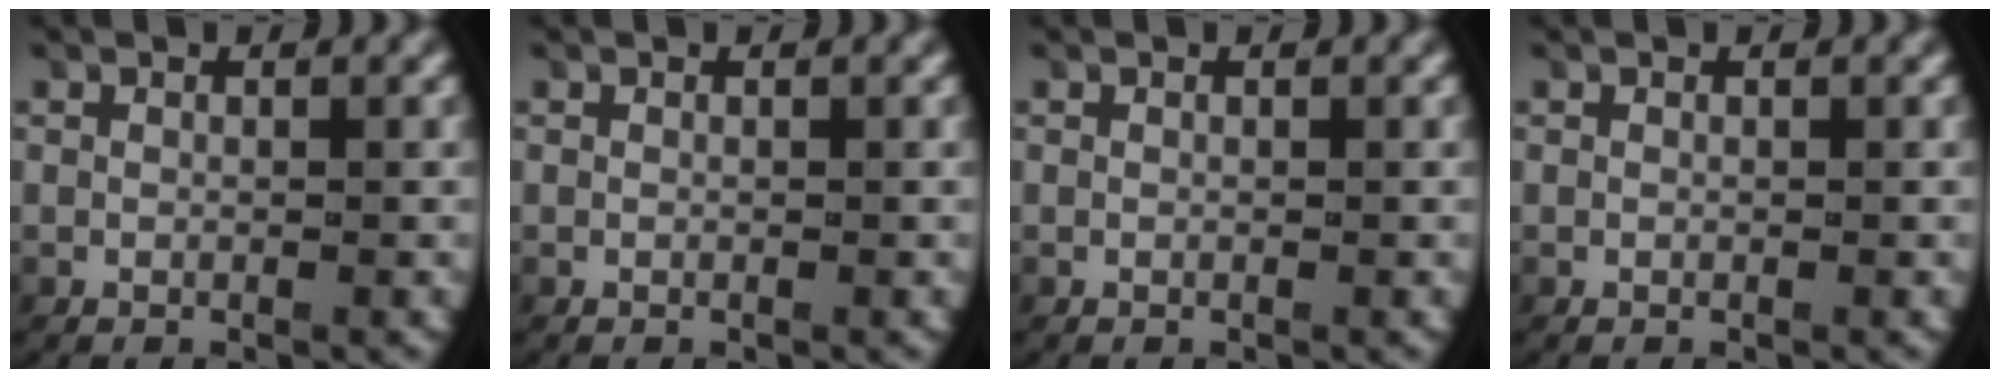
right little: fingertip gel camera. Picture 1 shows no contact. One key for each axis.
{"total": 0.0}
{"total": 0.0}
{"total": 0.0}